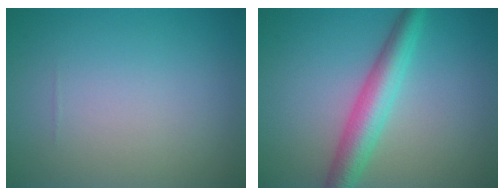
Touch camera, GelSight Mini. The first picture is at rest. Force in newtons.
{"total": 4.6, "press": 4.6, "slide": 0.0}